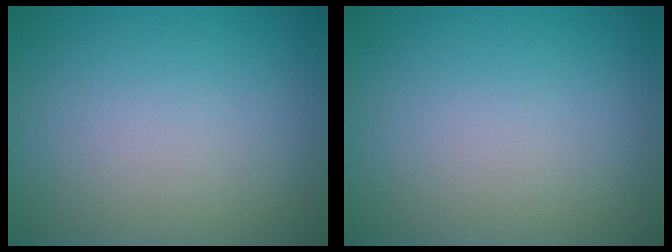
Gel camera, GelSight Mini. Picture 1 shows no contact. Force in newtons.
{"total": 0.0}